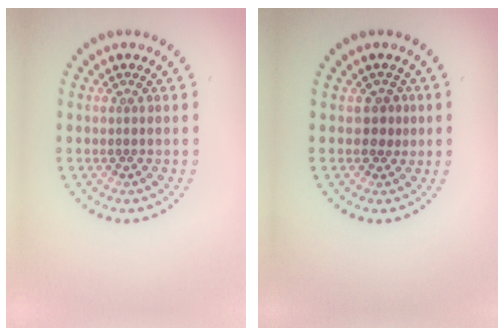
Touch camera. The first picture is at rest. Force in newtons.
{"total": 1.4, "press": 1.2, "slide": 0.8}